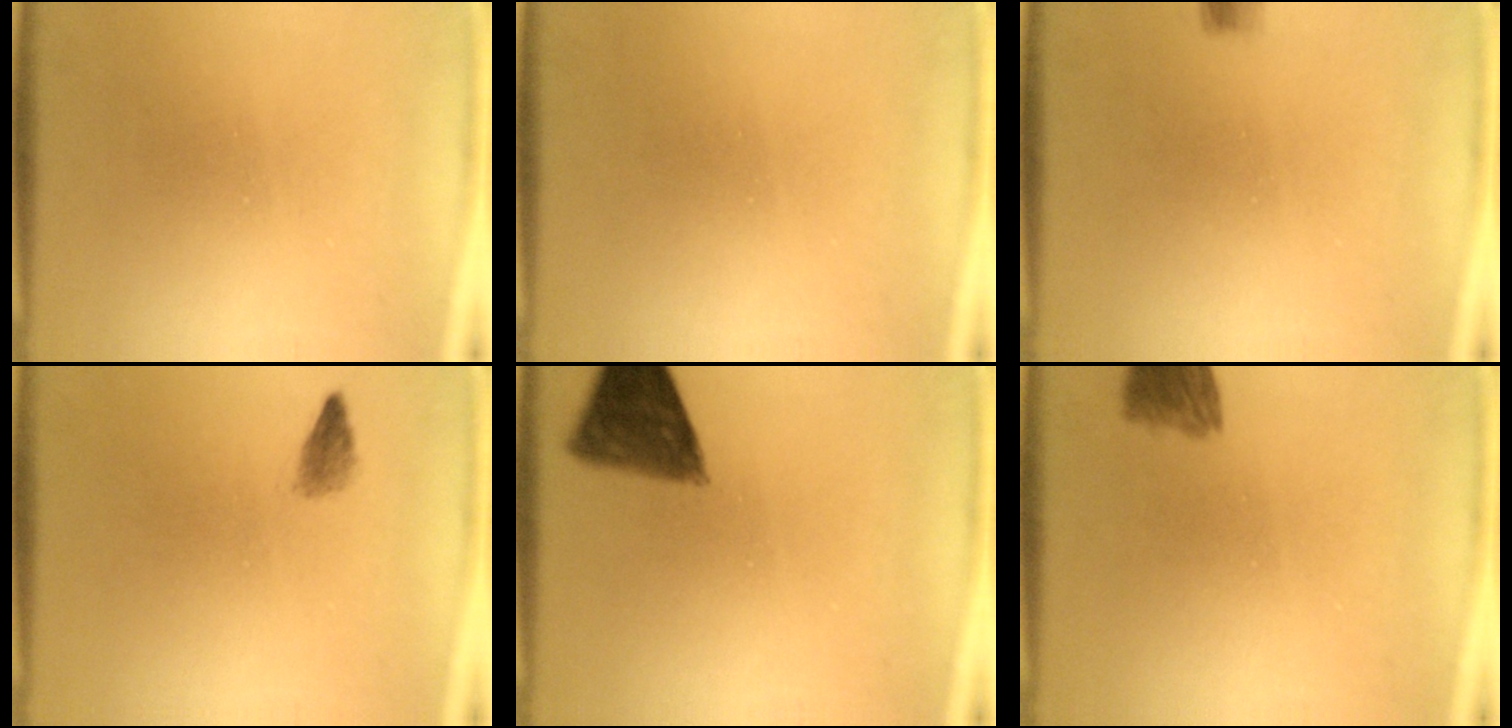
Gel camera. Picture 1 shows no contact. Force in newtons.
{"total": 1.6}
{"total": 1.6}
{"total": 1.5}
{"total": 8.2}
{"total": 5.3}